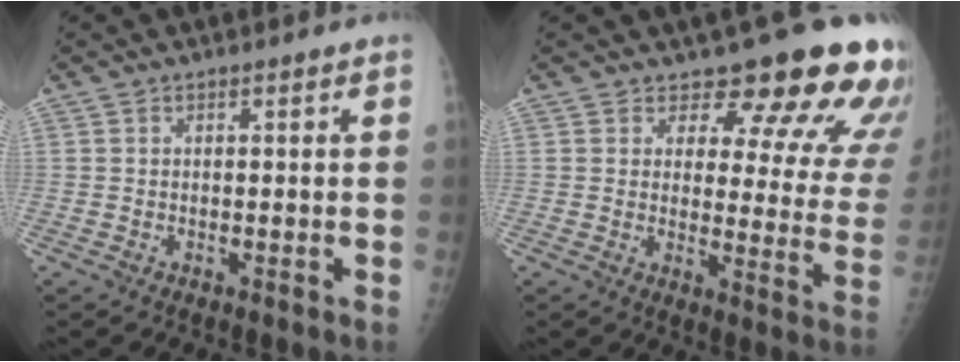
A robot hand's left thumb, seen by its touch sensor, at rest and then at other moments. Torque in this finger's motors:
{"motor_torque": [0.44, 0.56, 0.04, -0.33, 0.08]}